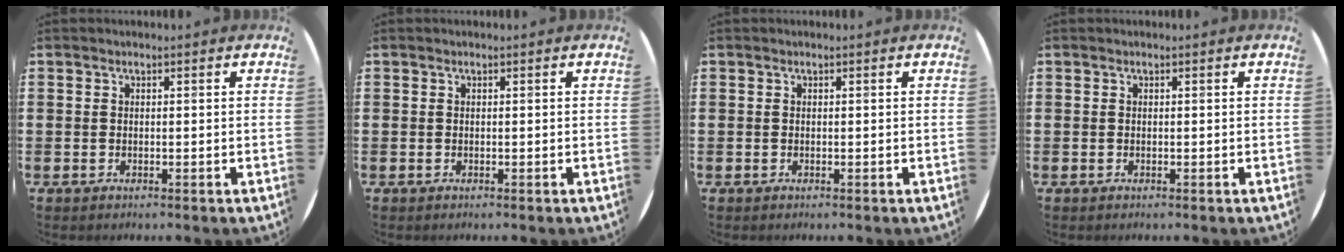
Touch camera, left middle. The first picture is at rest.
{"total": 0.0}
{"total": 0.0}
{"total": 0.0}